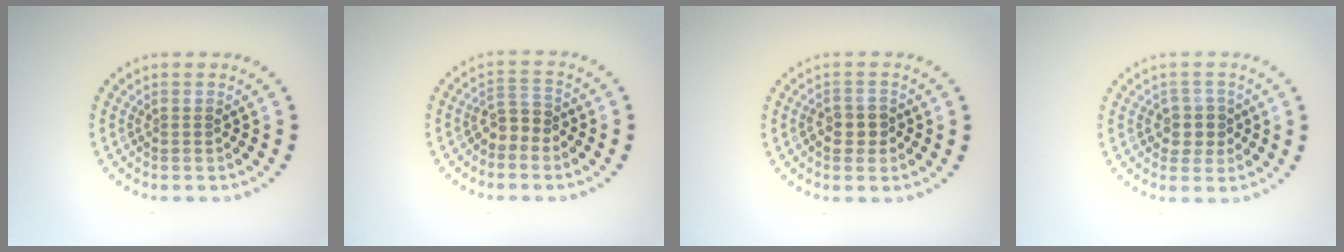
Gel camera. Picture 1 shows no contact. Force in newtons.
{"total": 2.1, "press": 1.9, "slide": 0.8}
{"total": 1.6, "press": 1.5, "slide": 0.4}
{"total": 2.4, "press": 2.1, "slide": 1.1}